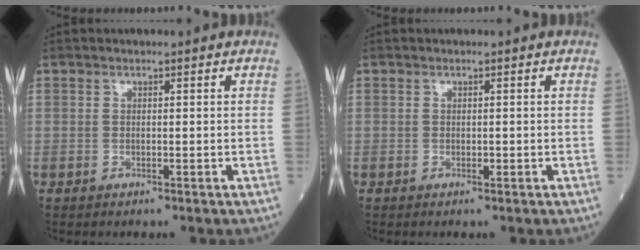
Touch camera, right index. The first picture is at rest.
{"total": 0.6, "force": [-0.1, 0.3, 0.5], "torque": [-0.011, -0.001, -0.002]}